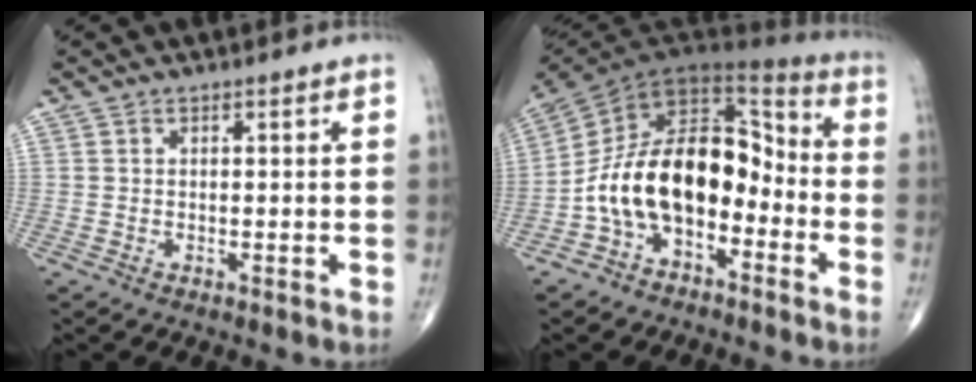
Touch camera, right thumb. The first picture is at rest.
{"total": 18.6, "force": [-5.1, 11.5, 13.7], "torque": [-0.211, 0.088, -0.096]}